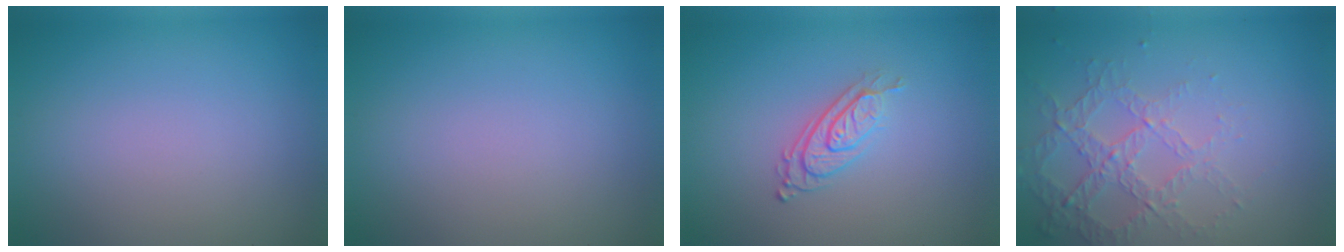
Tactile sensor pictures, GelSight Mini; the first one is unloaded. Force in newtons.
{"total": 0.0}
{"total": 2.8, "press": 2.0, "slide": 1.9}
{"total": 4.3, "press": 2.9, "slide": 3.1}